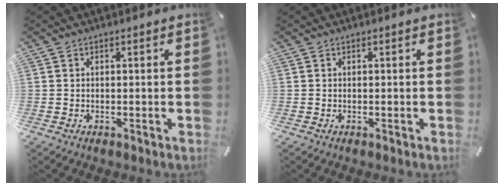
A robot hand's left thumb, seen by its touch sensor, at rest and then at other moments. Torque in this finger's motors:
{"motor_torque": [-0.02, -0.01, 0.03, -0.03, 0.00]}